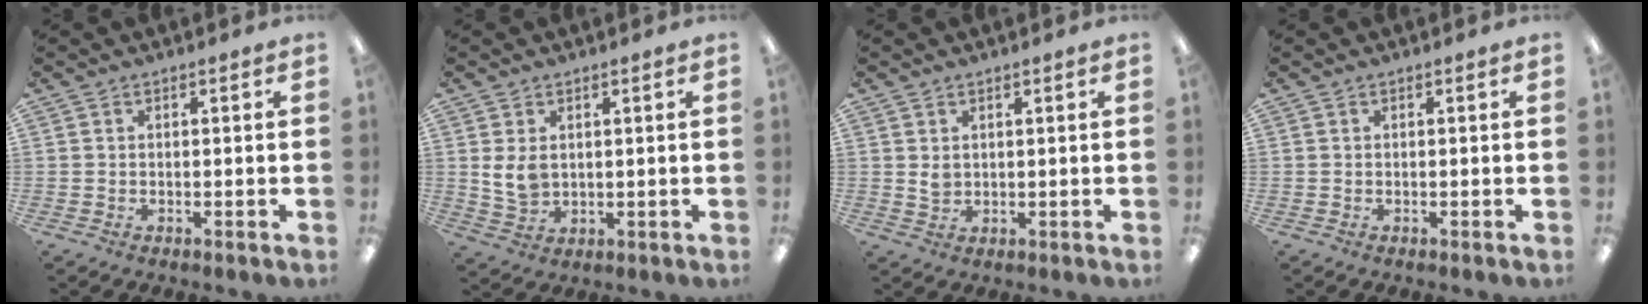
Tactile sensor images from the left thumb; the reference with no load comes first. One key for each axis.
{"total": 5.4, "fx": 1.7, "fy": 3.8, "fz": 3.5, "tx": -0.084, "ty": -0.004, "tz": 0.032}
{"total": 2.4, "fx": 1.3, "fy": 1.7, "fz": 1.0, "tx": -0.013, "ty": -0.002, "tz": 0.023}
{"total": 0.0}